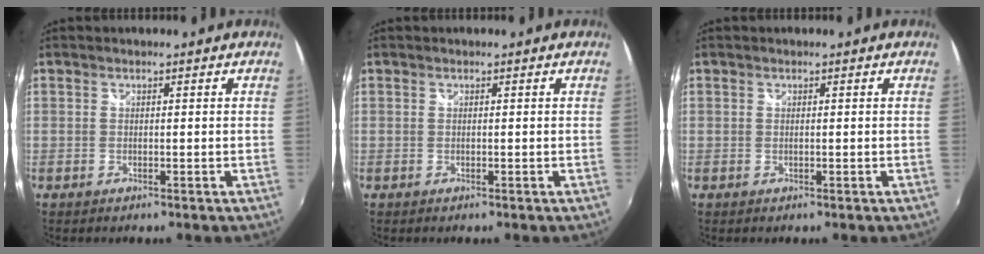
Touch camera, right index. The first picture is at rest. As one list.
[{"total": 0.0}, {"total": 0.0}]